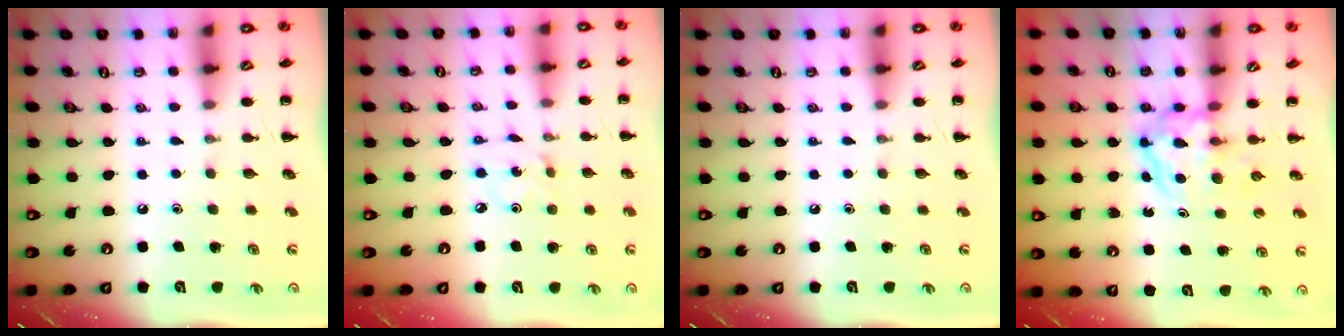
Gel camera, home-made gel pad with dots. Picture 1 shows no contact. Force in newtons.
{"total": 0.8, "press": 0.8, "slide": 0.2}
{"total": 0.0}
{"total": 3.9, "press": 3.9, "slide": 0.5}